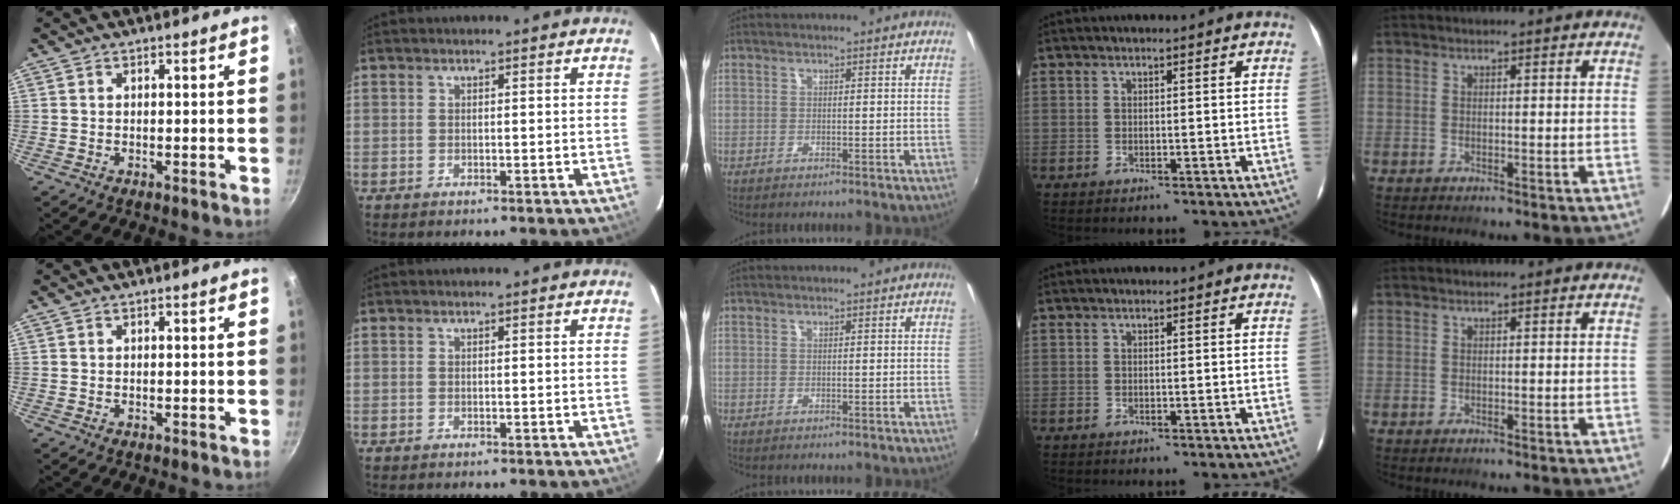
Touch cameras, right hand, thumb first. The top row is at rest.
{}